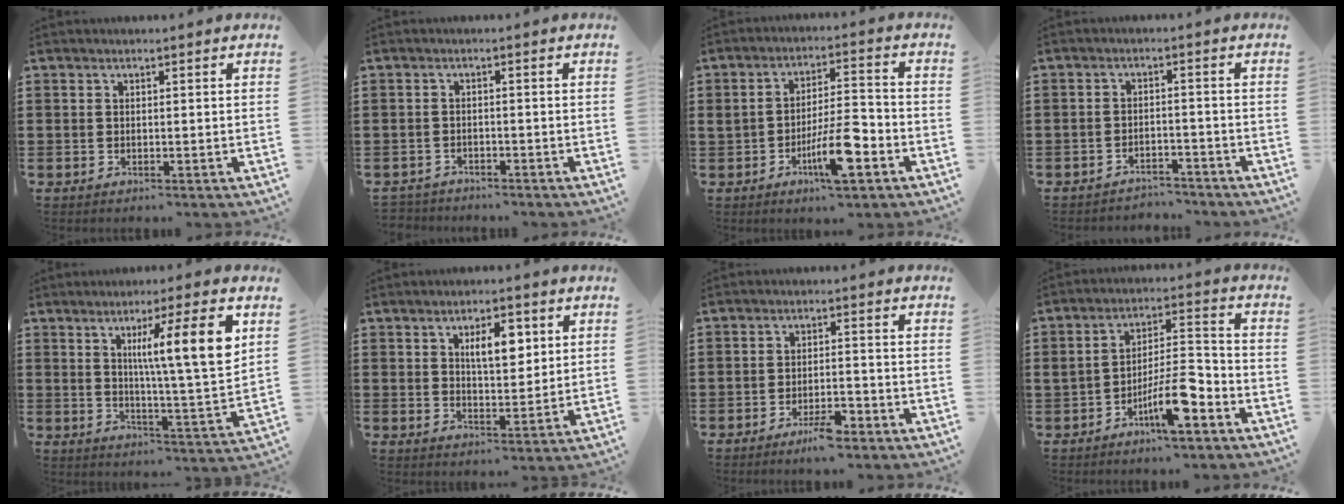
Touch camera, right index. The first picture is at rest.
{"total": 1.8, "force": [-1.8, 0.4, -0.3], "torque": [0.000, 0.004, -0.041]}
{"total": 9.5, "force": [-3.6, 2.7, 8.3], "torque": [-0.151, 0.003, -0.062]}
{"total": 2.9, "force": [-2.9, 0.4, 0.1], "torque": [-0.009, 0.001, -0.061]}
{"total": 11.1, "force": [4.7, 0.8, 10.1], "torque": [-0.161, -0.016, 0.065]}
{"total": 5.8, "force": [2.3, 2.4, 4.8], "torque": [-0.076, 0.000, 0.032]}
{"total": 3.7, "force": [-2.6, 0.8, 2.5], "torque": [-0.047, 0.004, -0.050]}
{"total": 9.6, "force": [-4.7, 2.8, 7.8], "torque": [-0.142, 0.010, -0.083]}